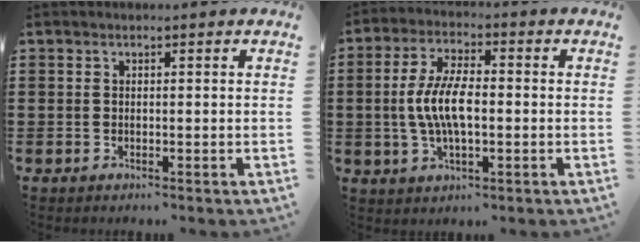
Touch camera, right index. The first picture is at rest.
{"total": 7.8, "force": [-0.6, 3.2, 7.1], "torque": [-0.161, -0.004, -0.020]}